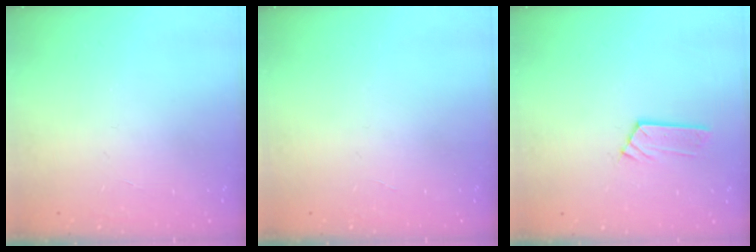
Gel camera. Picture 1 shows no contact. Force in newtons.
{"total": 0.0}
{"total": 4.1, "press": 4.1, "slide": 0.1}